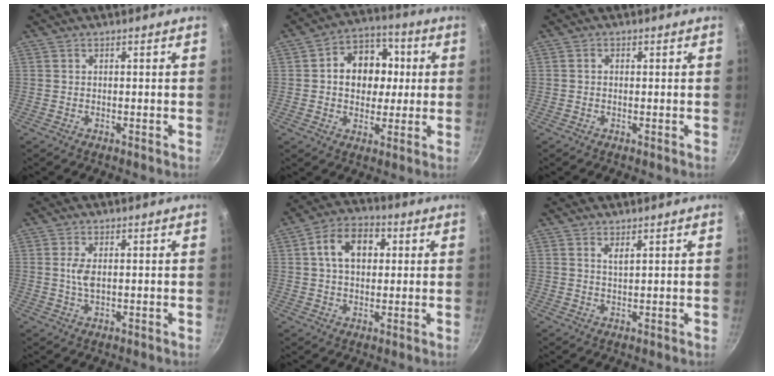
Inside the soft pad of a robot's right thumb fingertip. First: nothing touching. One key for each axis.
{"total": 12.6, "fx": 1.5, "fy": 10.0, "fz": 7.5, "tx": -0.066, "ty": 0.016, "tz": 0.011}
{"total": 0.7, "fx": 0.0, "fy": 0.6, "fz": 0.4, "tx": -0.007, "ty": 0.005, "tz": 0.000}
{"total": 3.0, "fx": 0.4, "fy": 1.4, "fz": 2.6, "tx": -0.054, "ty": 0.000, "tz": 0.008}
{"total": 10.2, "fx": 2.3, "fy": 7.1, "fz": 7.0, "tx": -0.088, "ty": 0.015, "tz": 0.026}
{"total": 1.5, "fx": 1.0, "fy": 0.3, "fz": 1.1, "tx": -0.020, "ty": -0.005, "tz": 0.018}